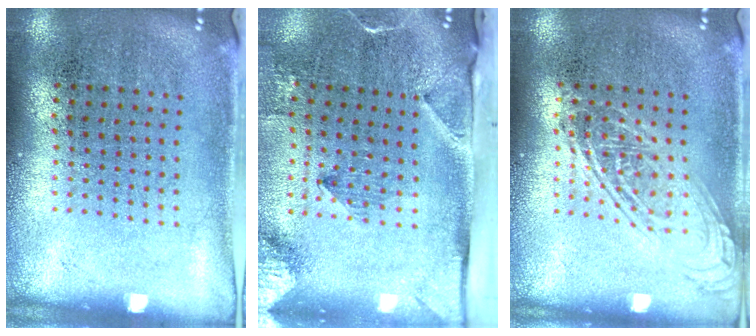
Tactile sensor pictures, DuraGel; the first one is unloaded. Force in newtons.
{"total": 3.3, "press": 2.3, "slide": 2.4}
{"total": 2.6, "press": 2.6, "slide": 0.3}